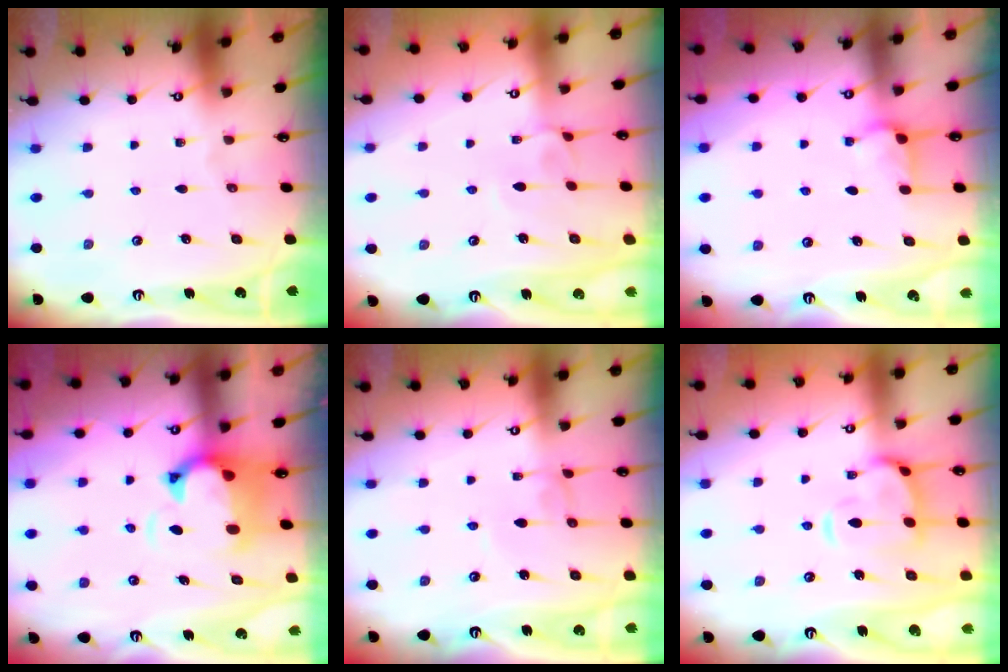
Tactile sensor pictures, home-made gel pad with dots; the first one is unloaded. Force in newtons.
{"total": 3.9, "press": 3.9, "slide": 0.1}
{"total": 3.0, "press": 2.9, "slide": 0.5}
{"total": 3.0, "press": 2.7, "slide": 1.4}
{"total": 1.1, "press": 1.1, "slide": 0.2}
{"total": 4.5, "press": 4.4, "slide": 0.7}